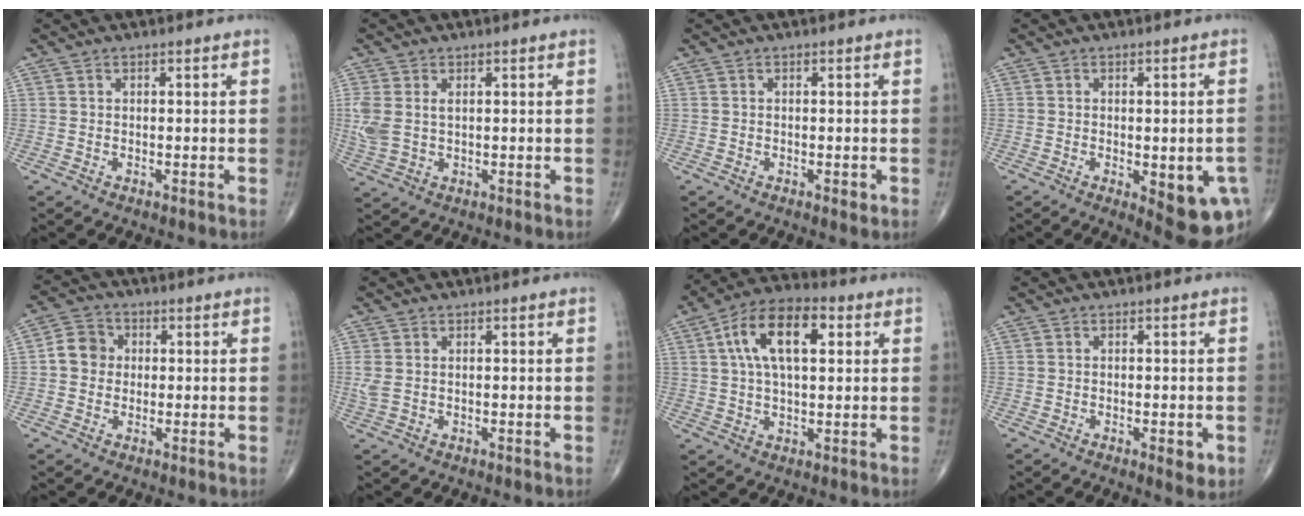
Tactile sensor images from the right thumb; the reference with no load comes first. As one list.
[{"total": 5.6, "force": [0.8, 3.5, 4.3], "torque": [-0.116, 0.007, 0.024]}, {"total": 1.1, "force": [-0.4, 0.4, 0.9], "torque": [-0.013, -0.002, -0.007]}, {"total": 13.9, "force": [-4.4, 5.1, 12.2], "torque": [-0.123, 0.009, -0.035]}, {"total": 5.4, "force": [0.2, 4.9, 2.3], "torque": [-0.026, 0.012, -0.006]}, {"total": 2.1, "force": [0.3, 1.3, 1.6], "torque": [-0.054, 0.010, 0.010]}, {"total": 13.6, "force": [3.9, 6.7, 11.2], "torque": [-0.195, 0.019, 0.063]}, {"total": 2.8, "force": [-0.9, 1.0, 2.4], "torque": [-0.029, -0.004, -0.011]}]